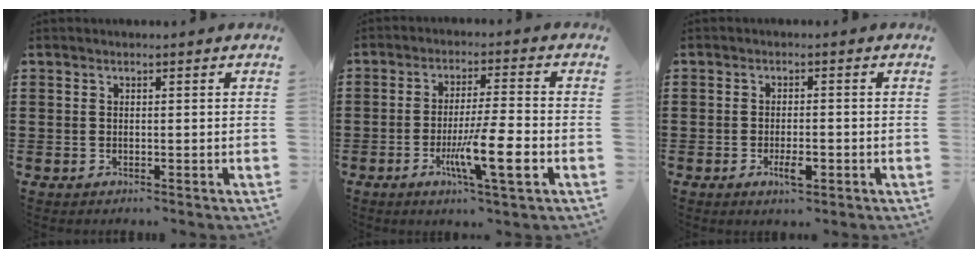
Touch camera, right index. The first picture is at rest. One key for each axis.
{"total": 9.5, "fx": -3.3, "fy": 1.1, "fz": 8.9, "tx": -0.162, "ty": -0.012, "tz": -0.058}
{"total": 3.3, "fx": -1.4, "fy": 1.1, "fz": 2.8, "tx": -0.054, "ty": 0.000, "tz": -0.026}